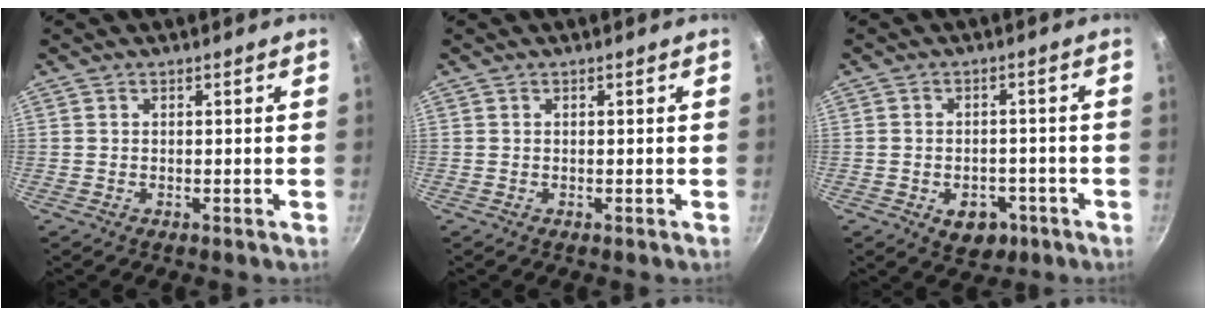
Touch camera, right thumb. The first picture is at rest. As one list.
[{"total": 0.0}, {"total": 6.6, "force": [-2.8, 4.6, 3.8], "torque": [-0.031, 0.015, -0.028]}]